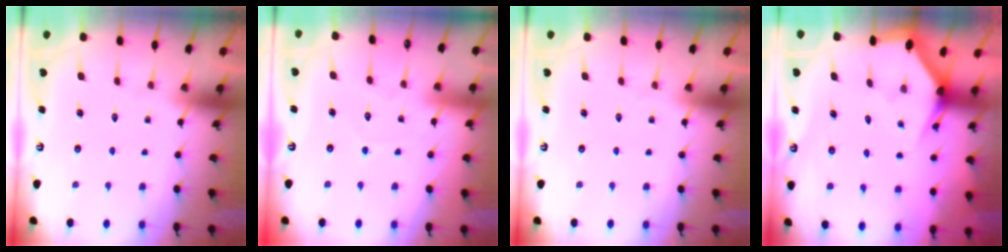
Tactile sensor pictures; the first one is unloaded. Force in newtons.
{"total": 2.4, "press": 2.4, "slide": 0.3}
{"total": 0.0}
{"total": 2.9, "press": 2.9, "slide": 0.0}